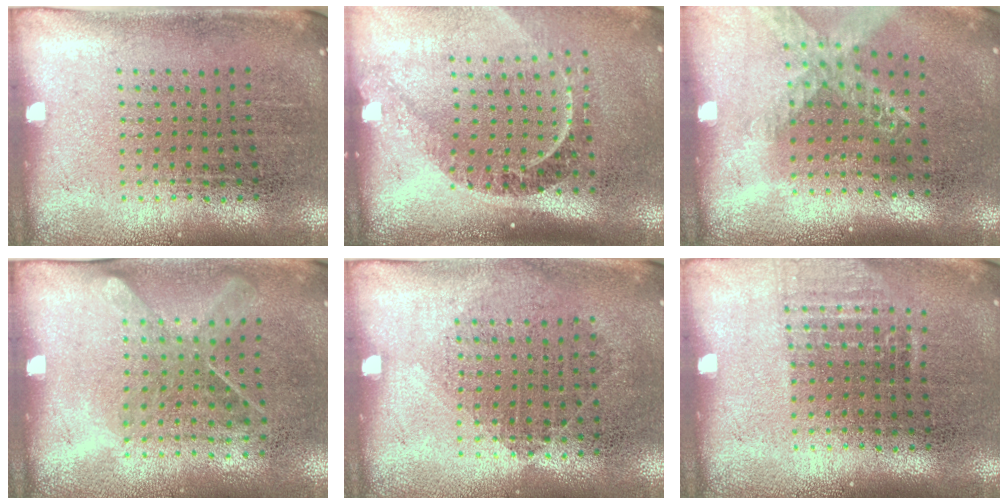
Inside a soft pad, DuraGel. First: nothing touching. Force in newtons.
{"total": 2.4, "press": 1.6, "slide": 1.8}
{"total": 1.6, "press": 1.4, "slide": 0.8}
{"total": 1.2, "press": 0.9, "slide": 0.8}
{"total": 1.0, "press": 0.9, "slide": 0.5}
{"total": 1.0, "press": 0.9, "slide": 0.4}